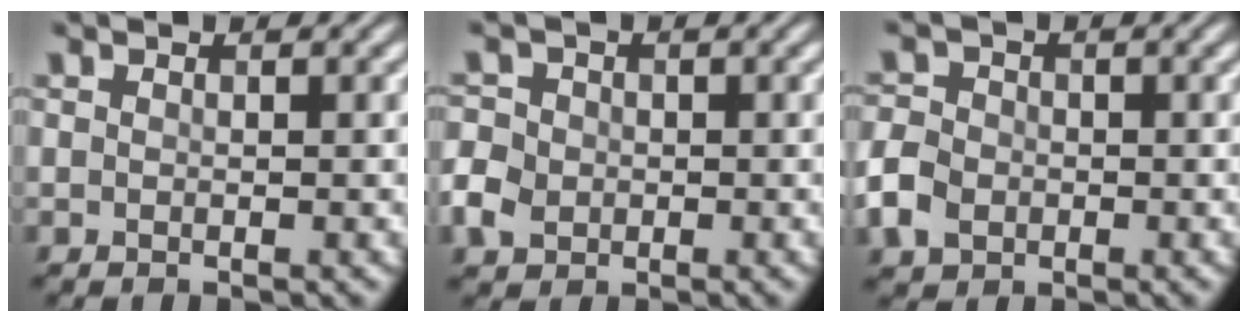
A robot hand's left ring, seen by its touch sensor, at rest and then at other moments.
{"total": 3.3, "force": [-0.9, 2.8, 1.4], "torque": [-0.030, 0.002, -0.022]}
{"total": 3.7, "force": [-1.3, 3.0, 1.7], "torque": [-0.040, 0.001, -0.035]}